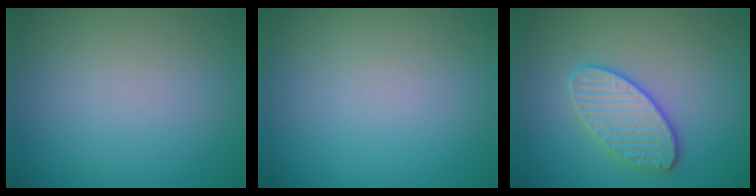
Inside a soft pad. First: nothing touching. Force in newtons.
{"total": 0.0}
{"total": 3.4, "press": 3.3, "slide": 0.7}